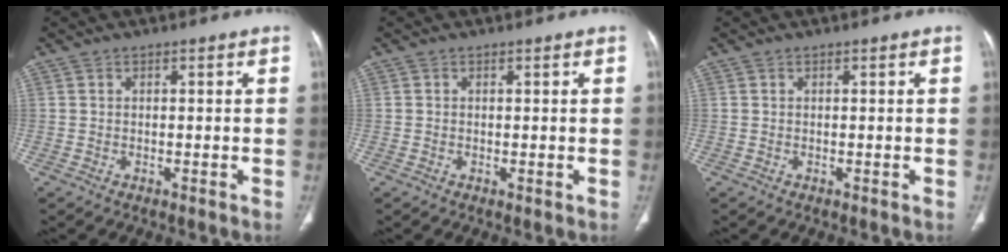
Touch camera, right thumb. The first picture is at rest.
{"total": 0.0}
{"total": 0.0}